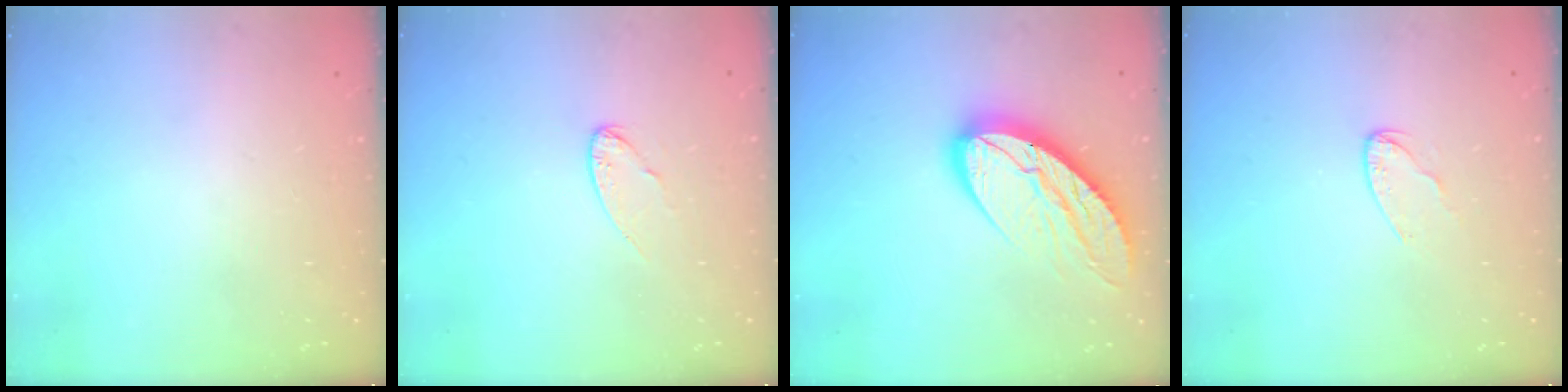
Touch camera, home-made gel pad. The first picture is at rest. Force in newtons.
{"total": 6.5, "press": 6.5, "slide": 0.7}
{"total": 14.1, "press": 14.1, "slide": 1.0}
{"total": 4.1, "press": 4.1, "slide": 0.3}